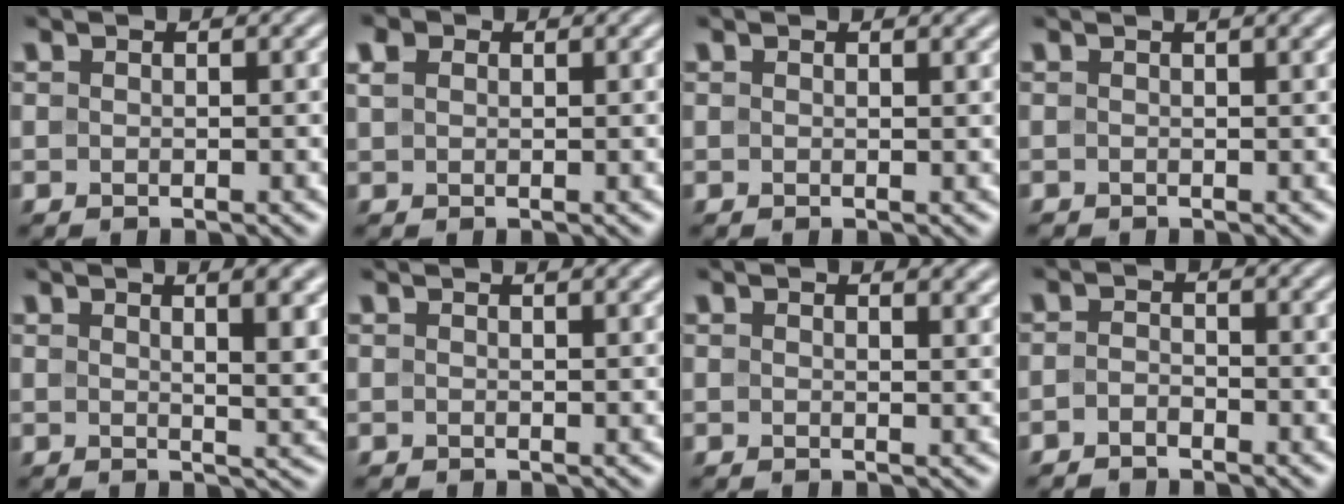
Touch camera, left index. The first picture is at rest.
{"total": 1.6, "force": [0.9, 1.0, 0.8], "torque": [-0.019, 0.007, 0.014]}
{"total": 0.7, "force": [0.7, 0.1, 0.3], "torque": [-0.003, 0.001, 0.010]}
{"total": 1.6, "force": [0.9, 0.5, 1.2], "torque": [-0.008, 0.000, 0.008]}
{"total": 6.6, "force": [2.6, 2.3, 5.6], "torque": [-0.032, 0.014, 0.026]}
{"total": 1.5, "force": [1.4, 0.3, 0.5], "torque": [-0.004, -0.002, 0.013]}
{"total": 2.0, "force": [1.6, 0.7, 1.1], "torque": [-0.005, -0.001, 0.021]}
{"total": 1.2, "force": [-1.0, 0.4, 0.5], "torque": [-0.010, 0.001, -0.025]}